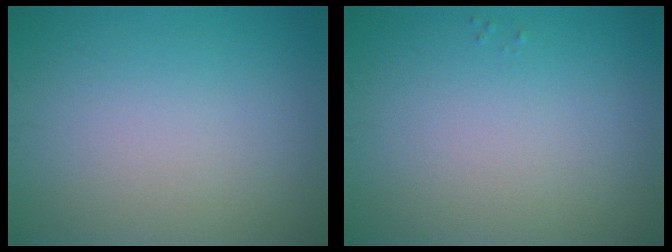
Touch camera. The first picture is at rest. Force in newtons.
{"total": 0.0}